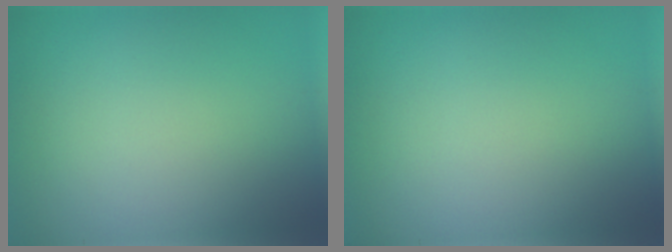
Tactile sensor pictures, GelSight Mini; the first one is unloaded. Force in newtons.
{"total": 0.0}